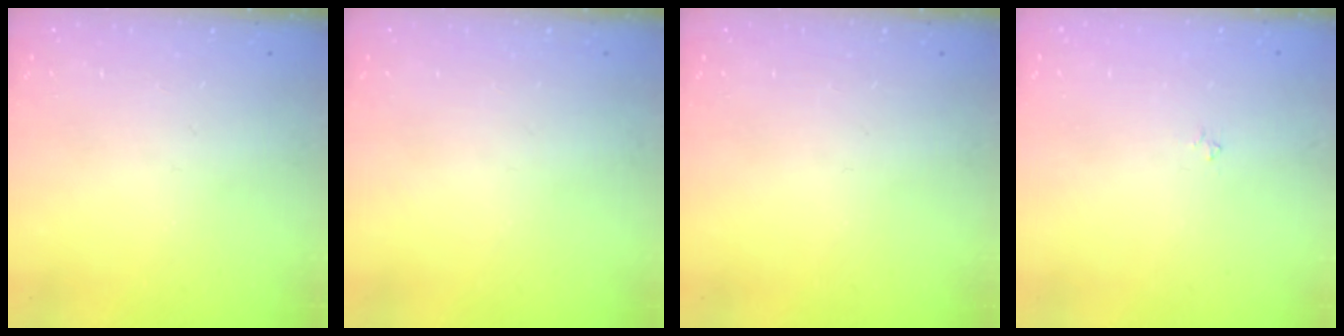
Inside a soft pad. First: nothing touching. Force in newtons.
{"total": 0.0}
{"total": 0.0}
{"total": 2.4, "press": 2.3, "slide": 0.5}